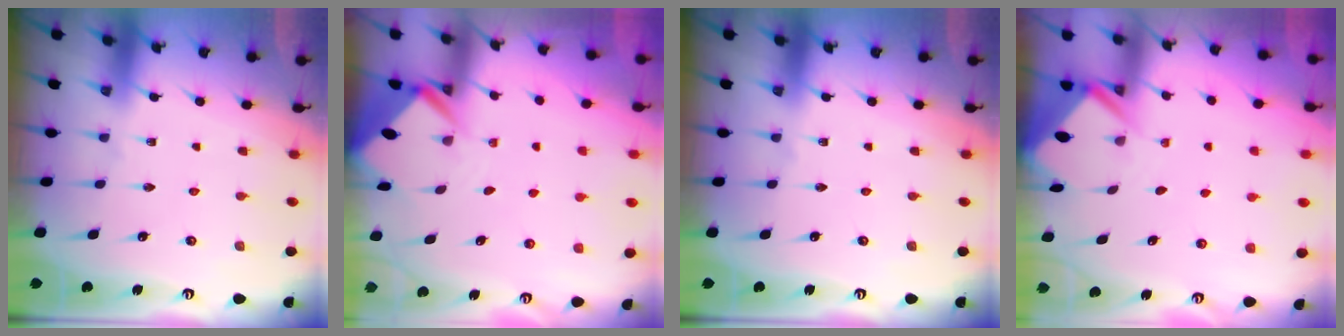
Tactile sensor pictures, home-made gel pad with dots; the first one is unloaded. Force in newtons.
{"total": 3.1, "press": 3.1, "slide": 0.1}
{"total": 0.0}
{"total": 2.4, "press": 2.4, "slide": 0.1}